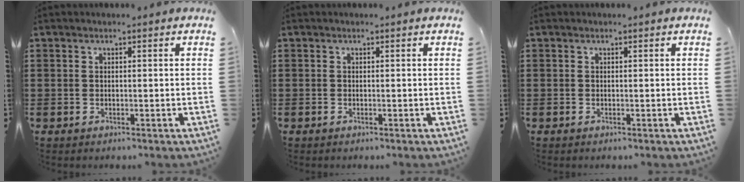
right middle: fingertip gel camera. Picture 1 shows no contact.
{"total": 0.0}
{"total": 0.0}